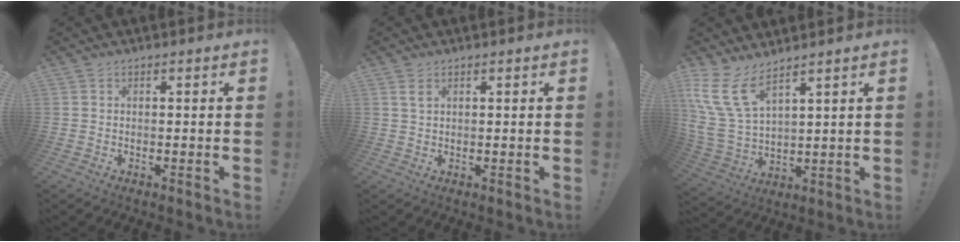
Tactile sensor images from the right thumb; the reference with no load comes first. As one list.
[{"total": 2.2, "force": [1.2, 1.0, 1.5], "torque": [-0.025, -0.002, 0.020]}, {"total": 13.0, "force": [8.2, 5.8, 8.2], "torque": [-0.179, -0.046, 0.156]}]